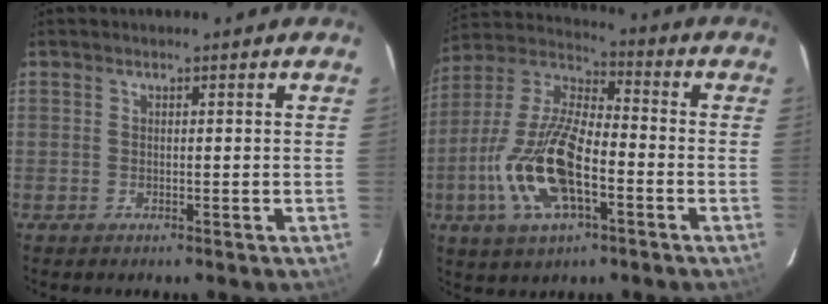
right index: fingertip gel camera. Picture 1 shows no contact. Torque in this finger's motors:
{"motor_torque": [2.14, 0.00, 1.05, 0.21]}